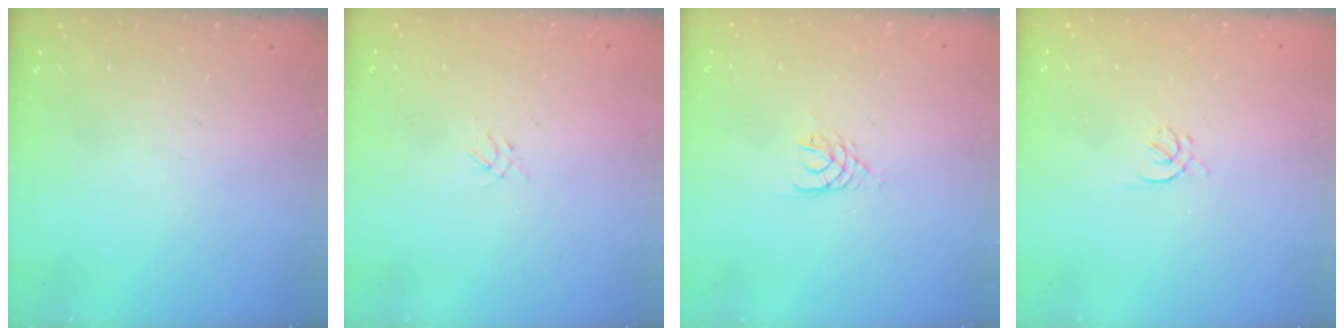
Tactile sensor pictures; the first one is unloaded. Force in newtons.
{"total": 1.2, "press": 1.1, "slide": 0.5}
{"total": 3.0, "press": 2.9, "slide": 0.4}
{"total": 1.7, "press": 1.6, "slide": 0.6}